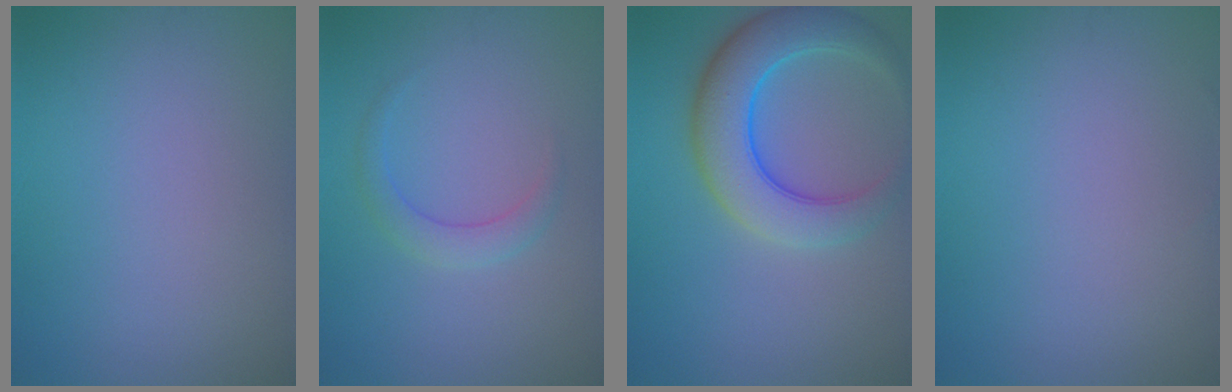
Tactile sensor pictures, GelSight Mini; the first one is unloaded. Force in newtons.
{"total": 1.9, "press": 1.9, "slide": 0.1}
{"total": 6.9, "press": 6.9, "slide": 0.4}
{"total": 0.0}